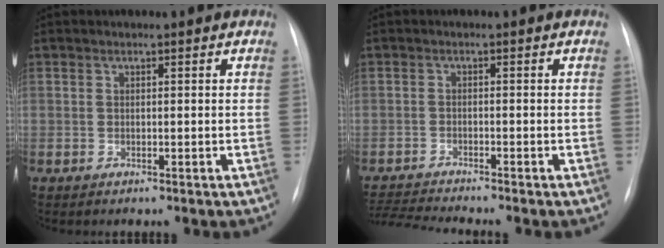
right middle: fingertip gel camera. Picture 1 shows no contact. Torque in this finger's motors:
{"motor_torque": [-0.09, 0.08, -0.02, 0.00]}